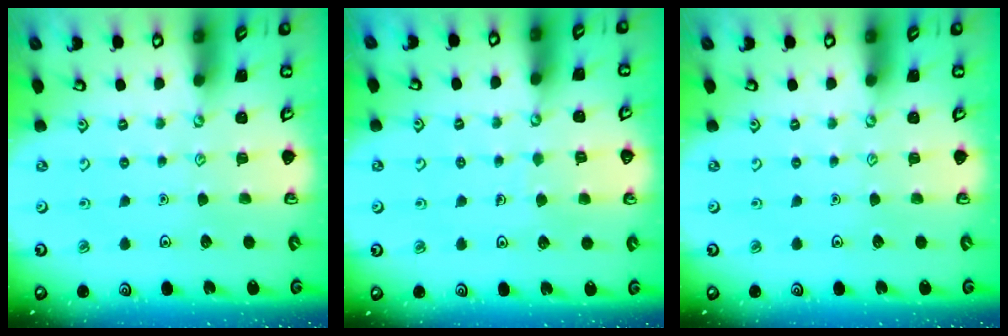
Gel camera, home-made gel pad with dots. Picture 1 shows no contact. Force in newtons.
{"total": 4.1, "press": 4.1, "slide": 0.2}
{"total": 0.0}